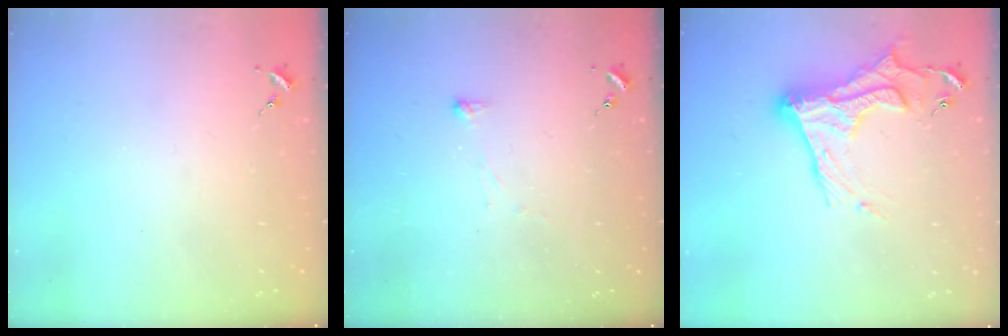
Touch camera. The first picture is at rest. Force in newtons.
{"total": 2.9, "press": 2.8, "slide": 0.4}
{"total": 17.8, "press": 17.7, "slide": 1.6}